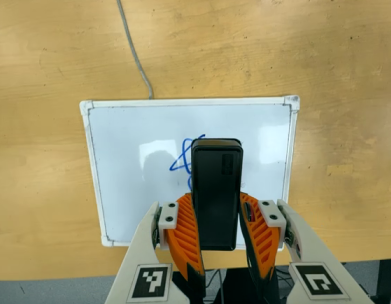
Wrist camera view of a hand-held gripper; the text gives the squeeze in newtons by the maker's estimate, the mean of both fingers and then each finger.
{"total": 7.6, "left": 5.3, "right": 9.9}